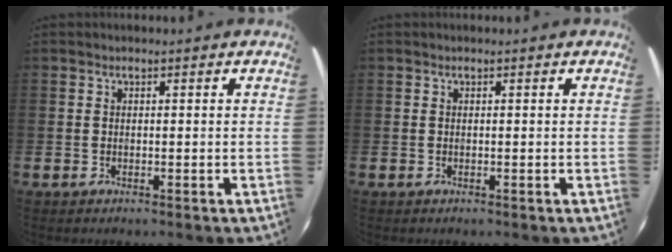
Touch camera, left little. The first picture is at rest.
{"total": 0.0}